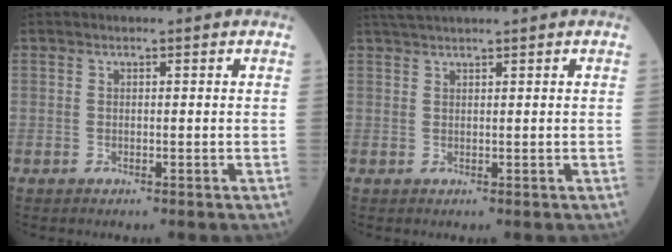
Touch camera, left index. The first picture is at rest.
{"total": 3.5, "force": [3.1, -0.5, 1.4], "torque": [-0.024, 0.025, 0.062]}